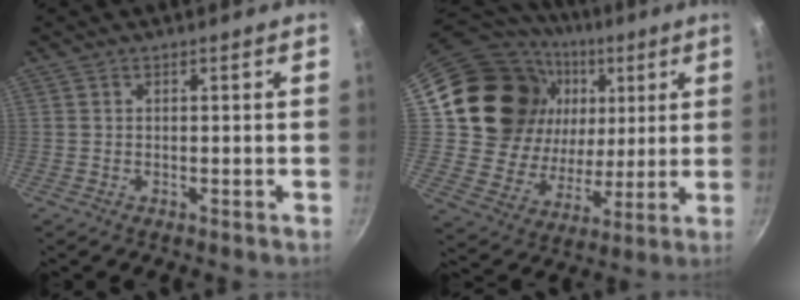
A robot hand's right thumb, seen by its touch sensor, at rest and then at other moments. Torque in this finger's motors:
{"motor_torque": [0.84, 2.59, 0.51, -0.39, 0.15]}